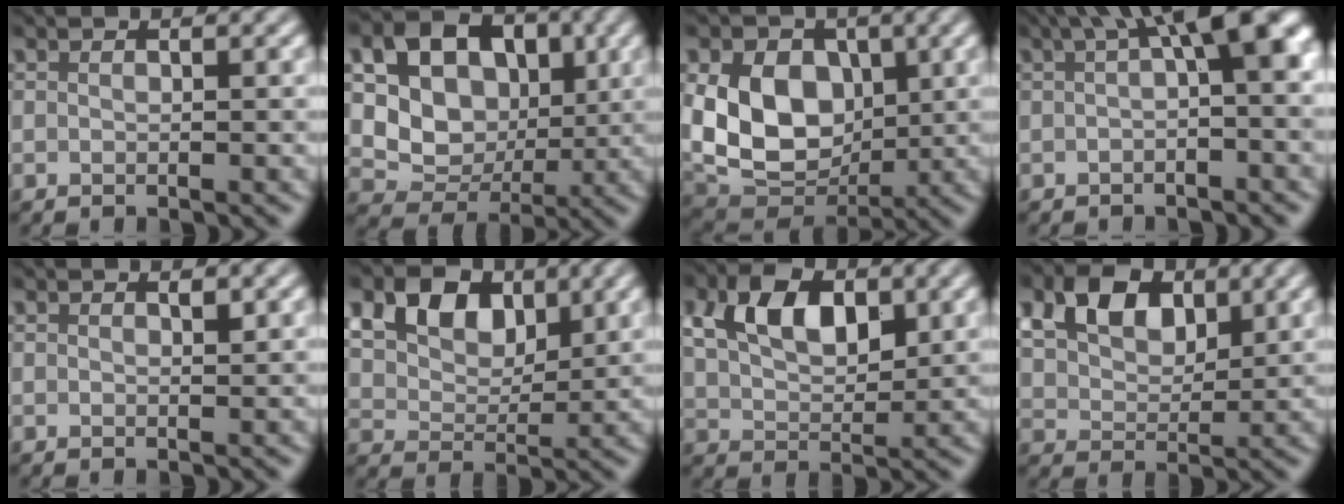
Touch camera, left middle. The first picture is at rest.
{"total": 9.4, "force": [1.9, 7.4, 5.4], "torque": [-0.086, -0.002, 0.026]}
{"total": 9.2, "force": [1.0, 6.8, 6.2], "torque": [-0.117, -0.007, 0.013]}
{"total": 6.7, "force": [2.0, 1.7, 6.2], "torque": [-0.069, 0.025, 0.019]}
{"total": 0.5, "force": [0.3, 0.2, 0.4], "torque": [-0.005, -0.002, 0.005]}
{"total": 9.4, "force": [4.6, 6.4, 5.1], "torque": [-0.103, 0.022, 0.073]}
{"total": 6.1, "force": [2.1, 3.8, 4.3], "torque": [-0.083, 0.005, 0.038]}
{"total": 5.9, "force": [2.8, 4.0, 3.5], "torque": [-0.080, 0.003, 0.045]}